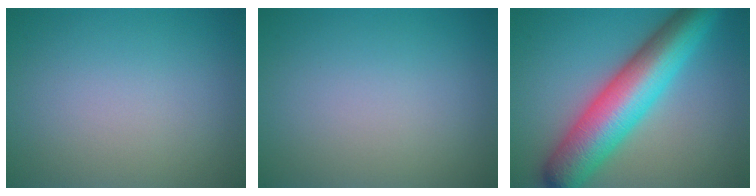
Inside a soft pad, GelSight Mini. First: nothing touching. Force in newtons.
{"total": 0.0}
{"total": 10.5, "press": 10.5, "slide": 0.3}